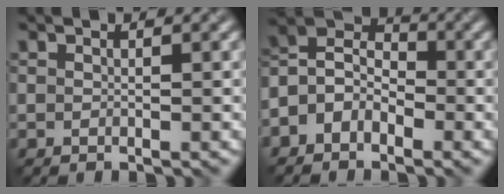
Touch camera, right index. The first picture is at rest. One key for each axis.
{"total": 5.1, "fx": -2.0, "fy": 3.7, "fz": 2.9, "tx": -0.054, "ty": 0.015, "tz": -0.042}